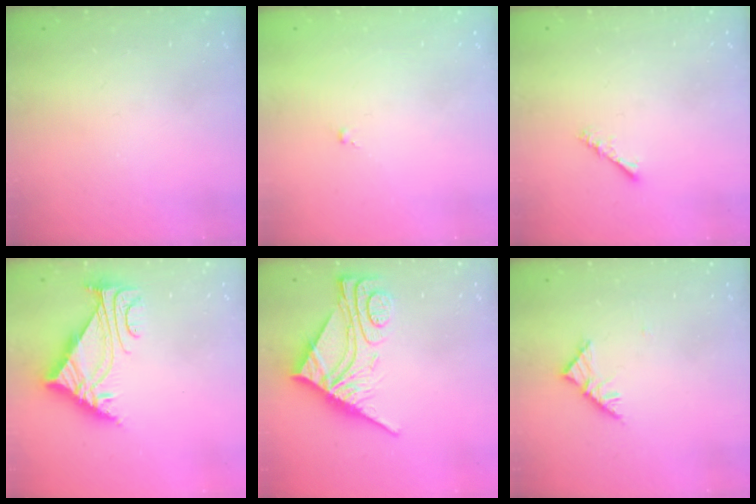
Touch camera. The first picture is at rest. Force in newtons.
{"total": 0.0}
{"total": 2.3, "press": 2.3, "slide": 0.4}
{"total": 7.5, "press": 7.5, "slide": 0.4}
{"total": 11.3, "press": 11.2, "slide": 1.4}
{"total": 4.5, "press": 4.3, "slide": 1.0}